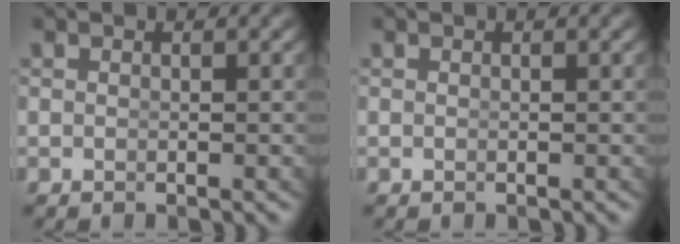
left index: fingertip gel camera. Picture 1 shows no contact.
{"total": 0.0}